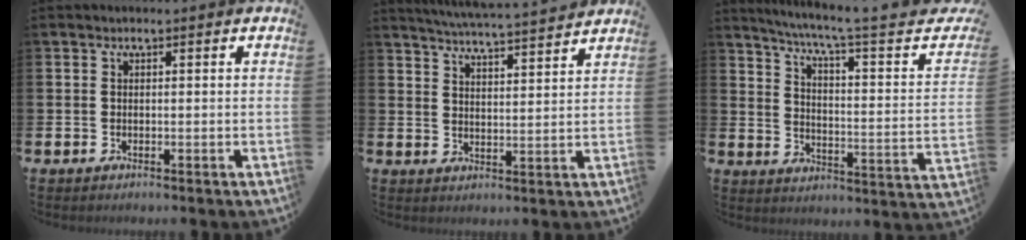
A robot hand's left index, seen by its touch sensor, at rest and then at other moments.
{"total": 5.3, "force": [5.2, -0.4, 0.9], "torque": [-0.033, -0.040, 0.090]}
{"total": 5.6, "force": [3.4, -0.2, 4.5], "torque": [-0.086, -0.037, 0.043]}